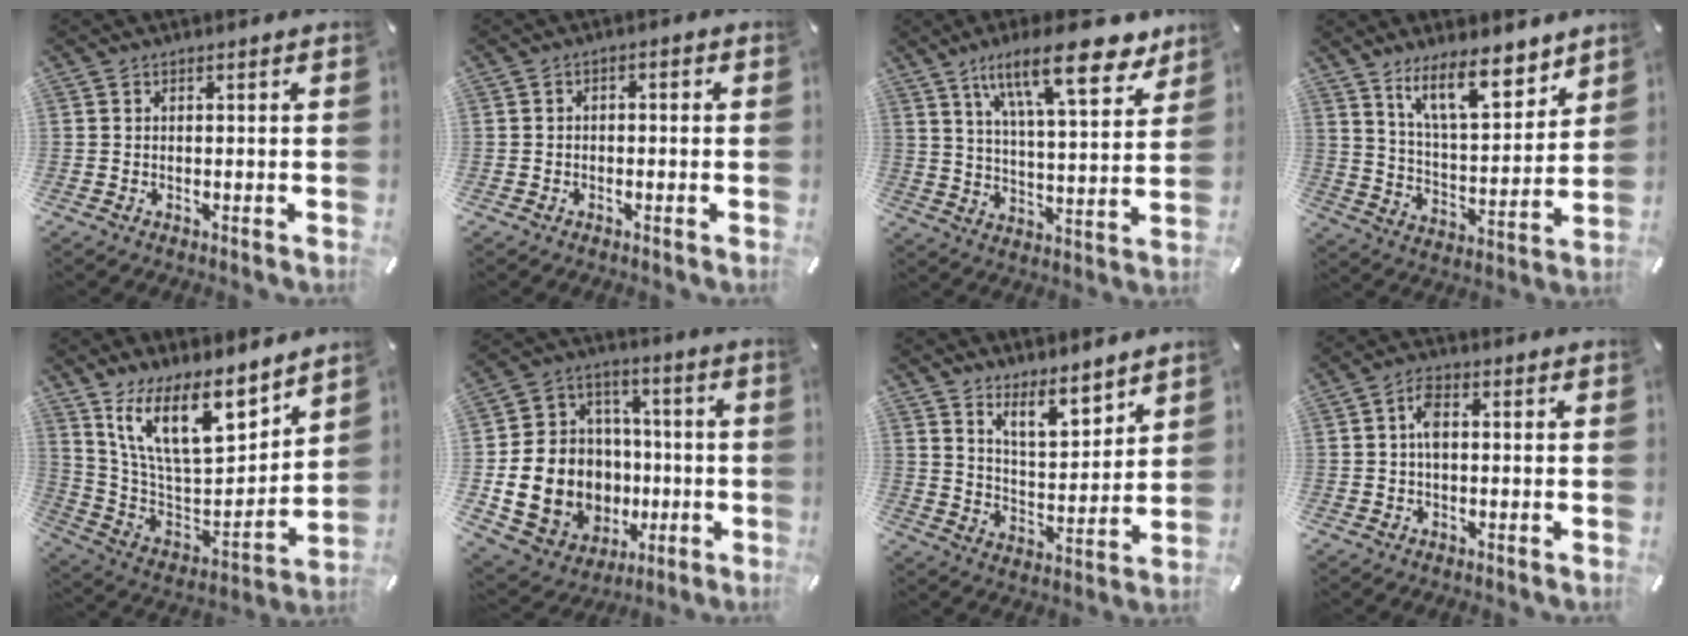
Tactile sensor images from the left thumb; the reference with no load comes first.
{"total": 1.7, "force": [-1.3, 0.8, 0.7], "torque": [-0.013, 0.008, -0.028]}
{"total": 19.8, "force": [11.9, 6.7, 14.2], "torque": [-0.224, -0.053, 0.189]}
{"total": 14.5, "force": [10.4, 5.4, 8.5], "torque": [-0.147, -0.056, 0.184]}
{"total": 18.9, "force": [12.2, 8.6, 11.7], "torque": [-0.218, -0.087, 0.220]}
{"total": 19.3, "force": [-4.1, 16.4, 9.2], "torque": [-0.181, 0.008, -0.048]}
{"total": 9.2, "force": [8.2, 3.0, 3.0], "torque": [-0.041, -0.064, 0.147]}
{"total": 4.0, "force": [0.3, 2.1, 3.4], "torque": [-0.068, 0.009, 0.005]}